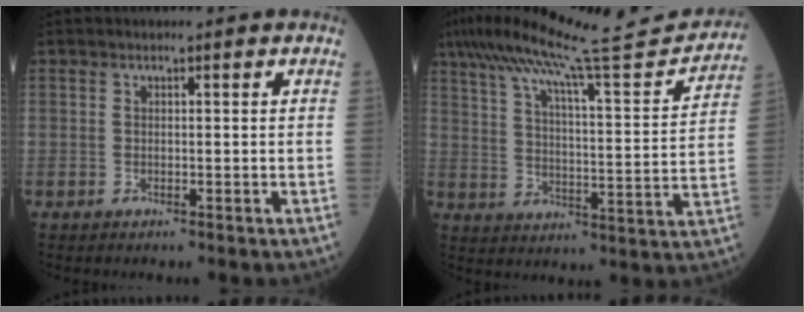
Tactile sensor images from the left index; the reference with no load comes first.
{"total": 20.9, "force": [18.8, 0.1, 9.1], "torque": [-0.153, -0.016, 0.268]}